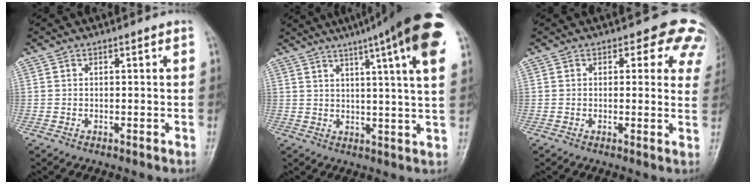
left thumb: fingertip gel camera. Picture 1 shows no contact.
{"total": 20.3, "force": [11.2, 2.2, 16.8], "torque": [-0.235, -0.009, 0.134]}
{"total": 7.8, "force": [5.5, 4.5, 3.2], "torque": [0.014, -0.018, 0.035]}